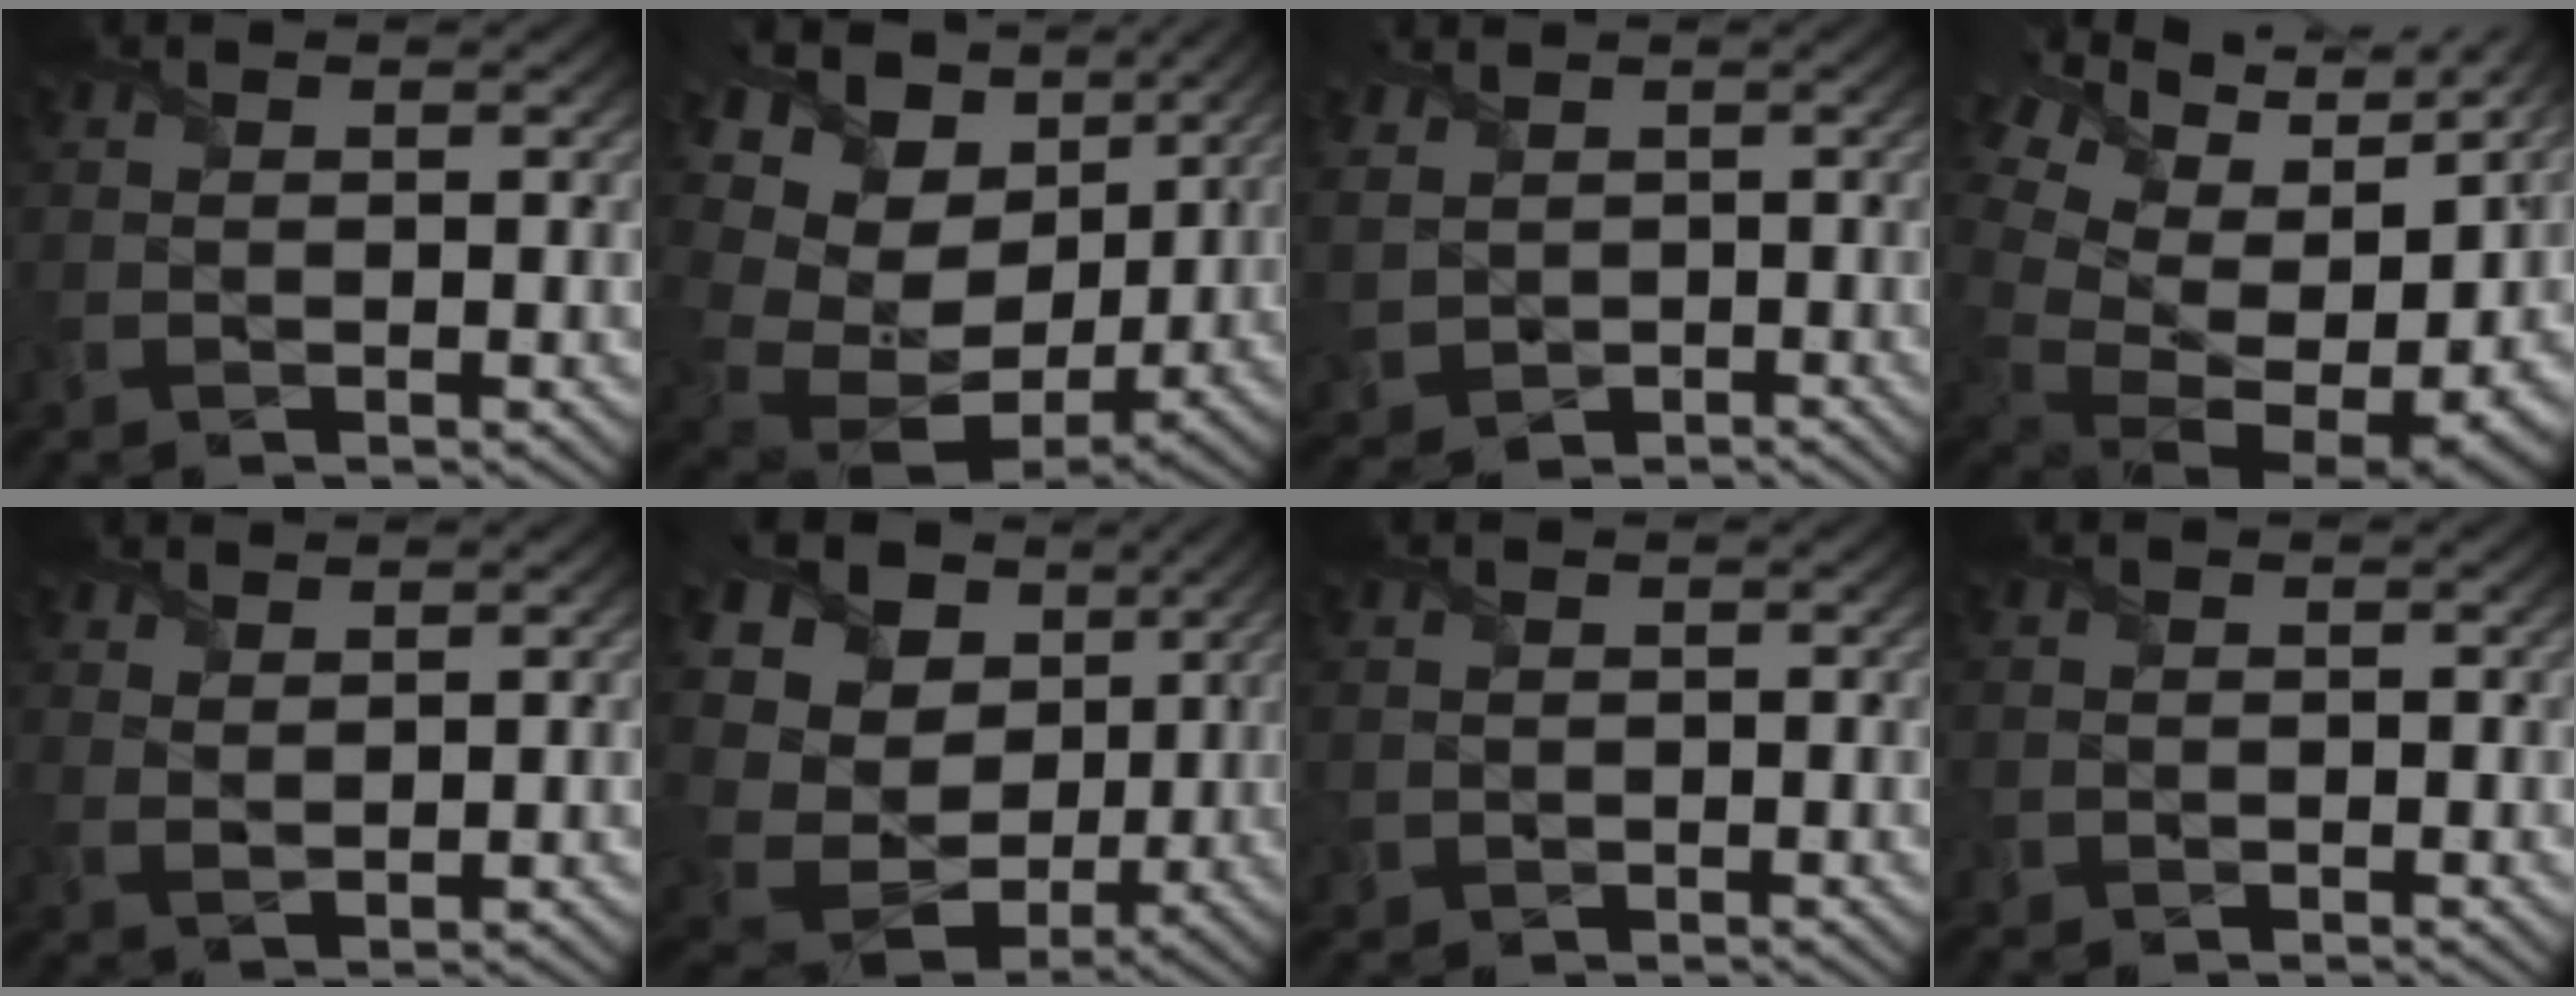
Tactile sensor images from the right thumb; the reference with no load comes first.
{"total": 15.7, "force": [4.5, 11.8, 9.3], "torque": [-0.212, -0.017, 0.106]}
{"total": 3.8, "force": [0.9, 3.6, 1.0], "torque": [-0.072, -0.004, 0.015]}
{"total": 17.7, "force": [1.7, 12.1, 12.8], "torque": [-0.217, -0.011, 0.074]}
{"total": 2.7, "force": [2.4, 0.7, 1.0], "torque": [-0.027, -0.002, 0.050]}
{"total": 14.7, "force": [4.5, 11.7, 7.5], "torque": [-0.192, -0.003, 0.097]}
{"total": 0.8, "force": [0.2, 0.8, -0.2], "torque": [-0.006, -0.003, 0.000]}
{"total": 0.7, "force": [-0.3, 0.6, -0.4], "torque": [0.002, -0.002, -0.008]}